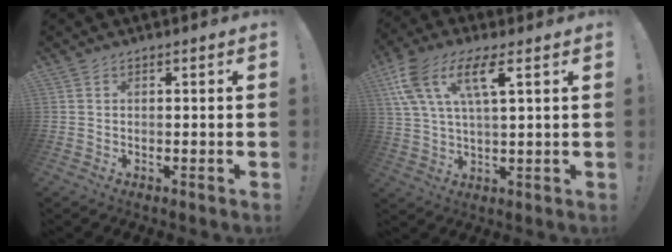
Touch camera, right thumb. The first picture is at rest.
{"total": 12.5, "force": [5.9, 4.3, 10.2], "torque": [-0.186, -0.006, 0.105]}